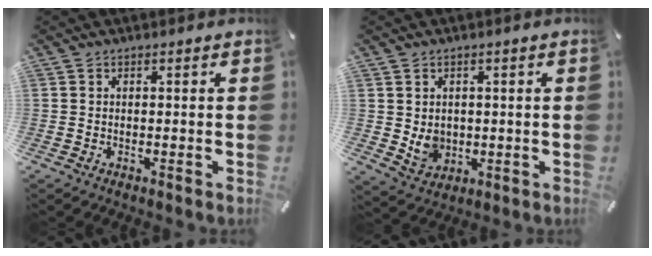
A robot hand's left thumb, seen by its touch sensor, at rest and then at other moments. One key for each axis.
{"total": 5.2, "fx": 0.6, "fy": 4.9, "fz": 1.8, "tx": -0.021, "ty": -0.002, "tz": 0.012}